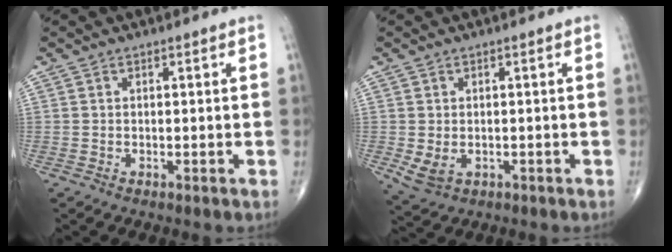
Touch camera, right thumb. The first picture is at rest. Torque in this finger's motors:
{"motor_torque": [-0.08, 0.86, -0.01, -0.11, 0.04]}